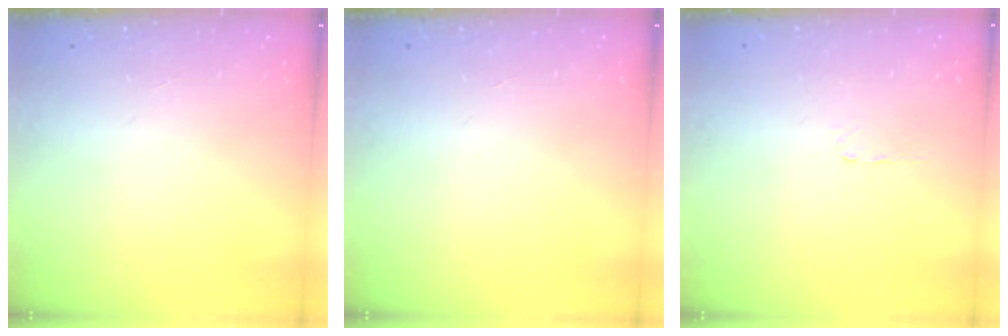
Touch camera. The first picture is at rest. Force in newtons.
{"total": 0.0}
{"total": 2.7, "press": 2.6, "slide": 0.3}